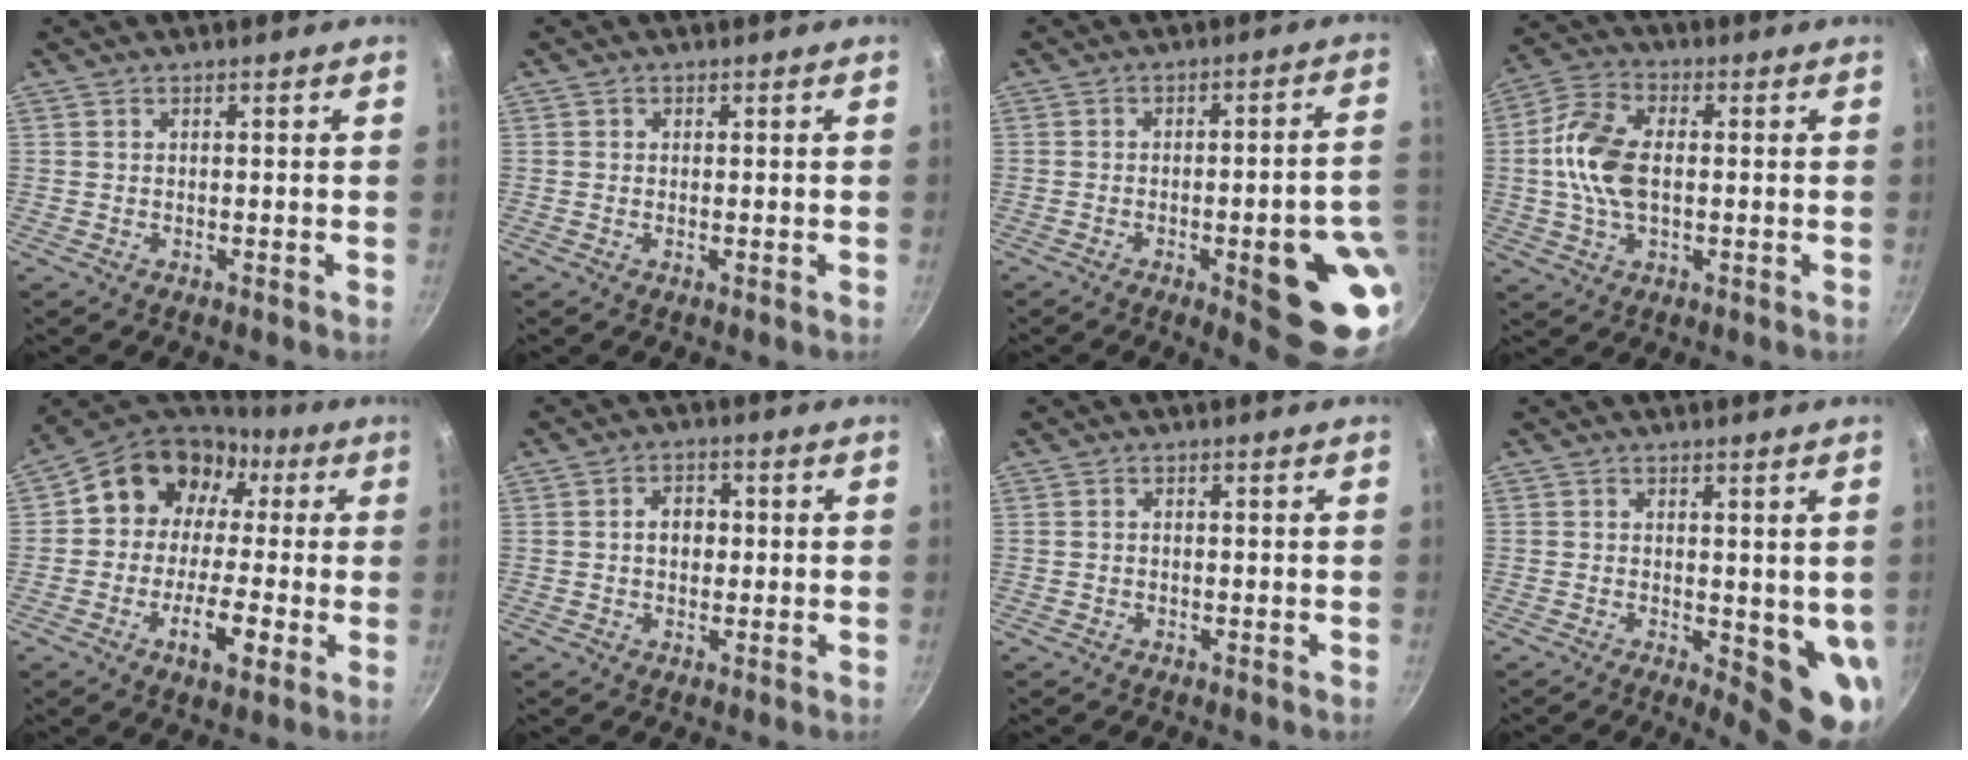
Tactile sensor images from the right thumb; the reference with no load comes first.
{"total": 0.5, "force": [0.0, 0.4, 0.3], "torque": [-0.005, 0.001, -0.002]}
{"total": 17.3, "force": [-4.9, 4.9, 15.8], "torque": [-0.149, 0.019, -0.060]}
{"total": 11.5, "force": [0.1, 6.8, 9.2], "torque": [-0.177, 0.022, -0.010]}
{"total": 16.4, "force": [-0.3, 12.5, 10.5], "torque": [-0.139, 0.040, -0.015]}
{"total": 4.1, "force": [0.1, 3.2, 2.6], "torque": [-0.016, 0.009, -0.001]}
{"total": 0.0}
{"total": 8.2, "force": [-0.5, 3.3, 7.4], "torque": [-0.072, -0.014, -0.001]}